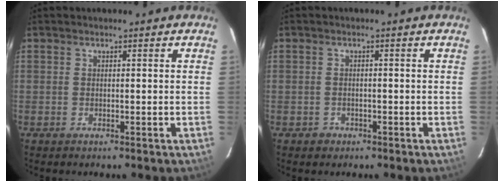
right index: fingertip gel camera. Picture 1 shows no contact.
{"total": 1.8, "force": [-0.9, 1.6, 0.2], "torque": [-0.004, 0.005, -0.008]}